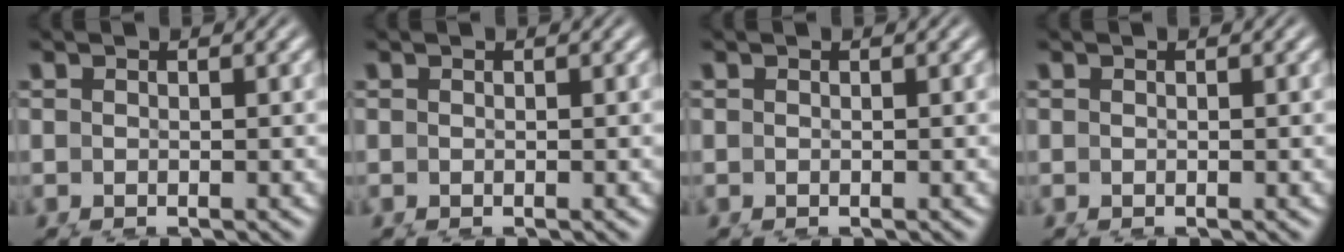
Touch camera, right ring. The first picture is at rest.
{"total": 0.0}
{"total": 0.0}
{"total": 0.0}